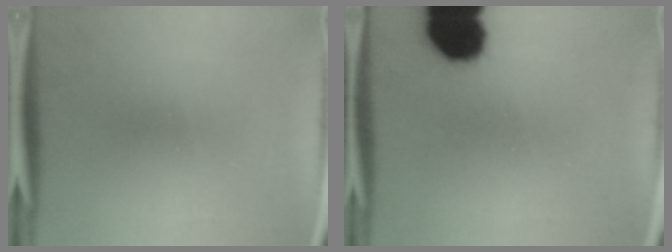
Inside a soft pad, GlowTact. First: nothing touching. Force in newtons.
{"total": 14.0}